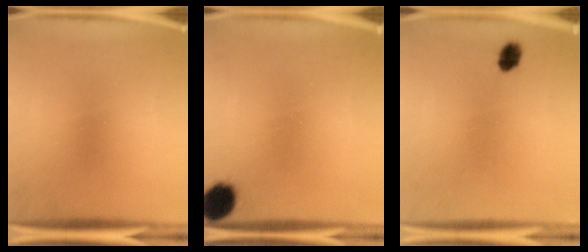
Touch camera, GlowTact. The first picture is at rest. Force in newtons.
{"total": 7.6}
{"total": 2.9}